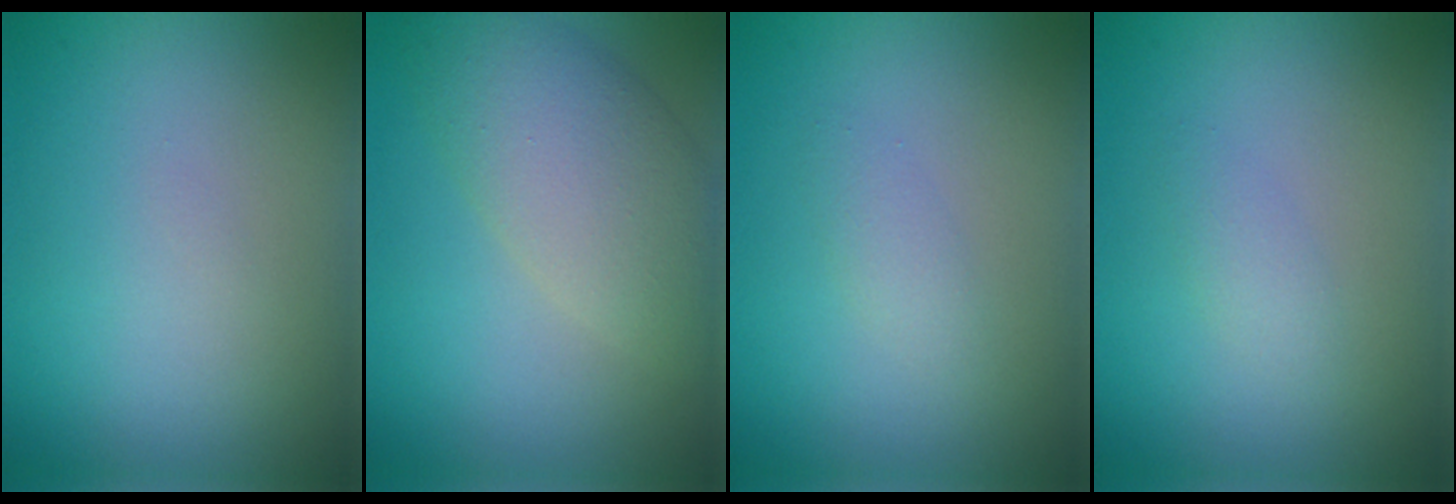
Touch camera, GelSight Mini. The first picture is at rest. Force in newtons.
{"total": 6.6, "press": 6.6, "slide": 0.4}
{"total": 1.1, "press": 1.1, "slide": 0.1}
{"total": 1.1, "press": 1.1, "slide": 0.0}